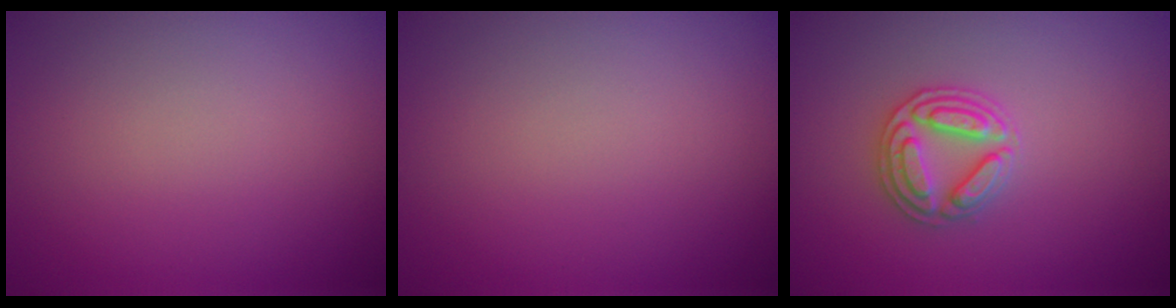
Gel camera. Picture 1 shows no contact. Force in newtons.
{"total": 0.0}
{"total": 2.9, "press": 2.9, "slide": 0.2}